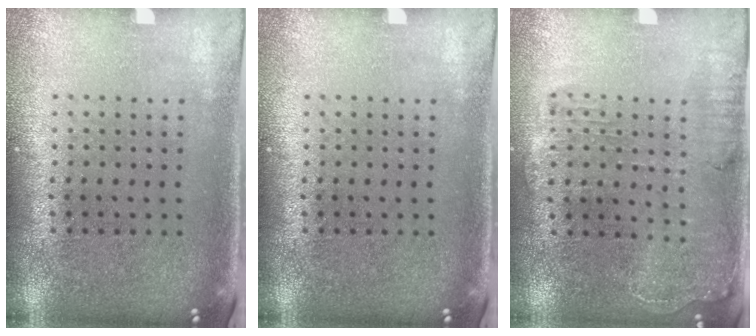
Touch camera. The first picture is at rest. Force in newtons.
{"total": 0.0}
{"total": 1.4, "press": 1.4, "slide": 0.4}